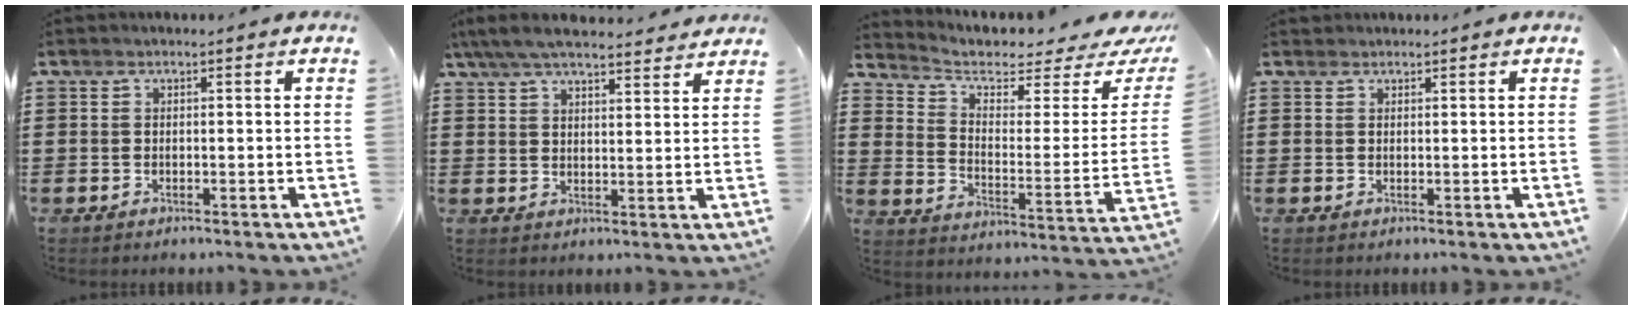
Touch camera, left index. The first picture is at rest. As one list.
[{"total": 6.6, "force": [5.8, 1.0, 2.9], "torque": [-0.072, -0.016, 0.107]}, {"total": 4.4, "force": [3.3, 1.7, 2.4], "torque": [-0.060, -0.030, 0.050]}, {"total": 0.8, "force": [0.7, 0.3, -0.1], "torque": [0.000, 0.001, 0.014]}]